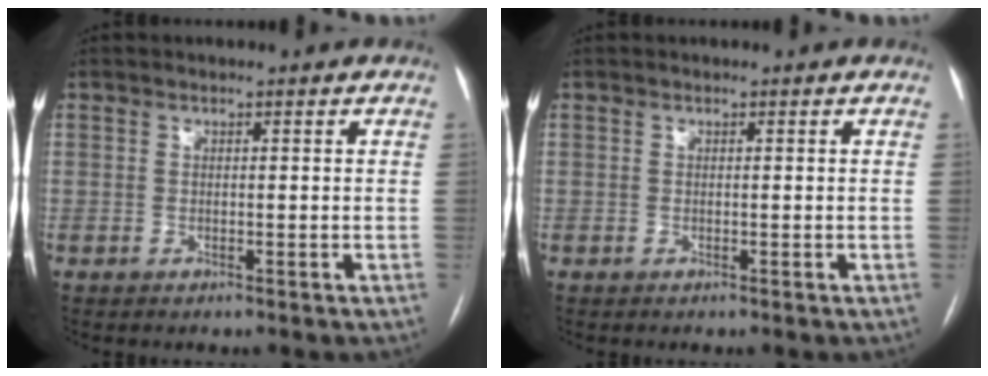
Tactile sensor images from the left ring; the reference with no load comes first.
{"total": 0.0}